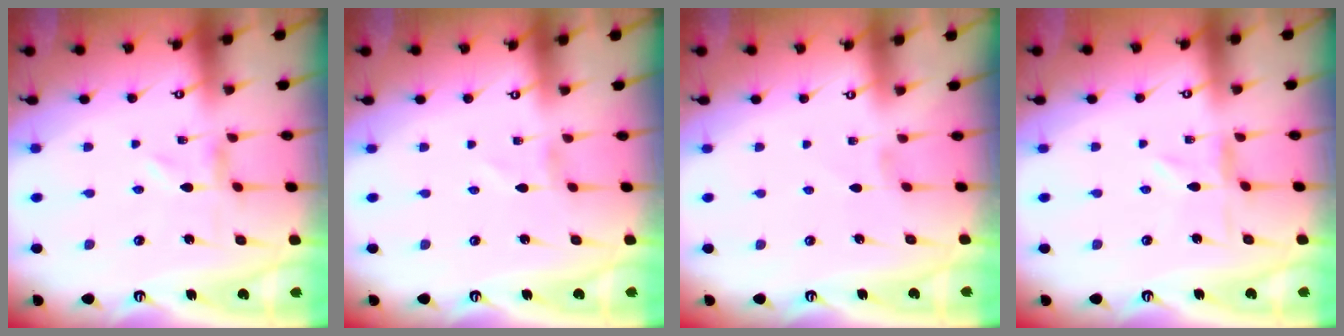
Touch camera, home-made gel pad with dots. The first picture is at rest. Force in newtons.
{"total": 1.3, "press": 1.2, "slide": 0.1}
{"total": 0.0}
{"total": 0.8, "press": 0.8, "slide": 0.2}